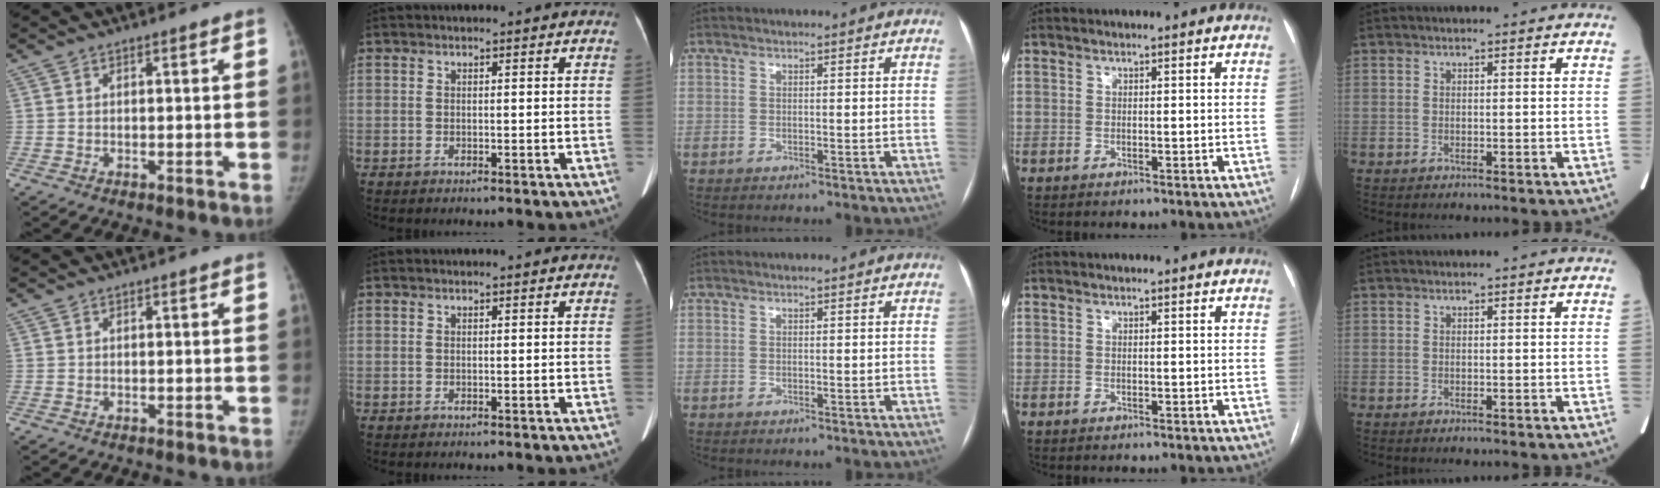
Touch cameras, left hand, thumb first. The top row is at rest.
{}